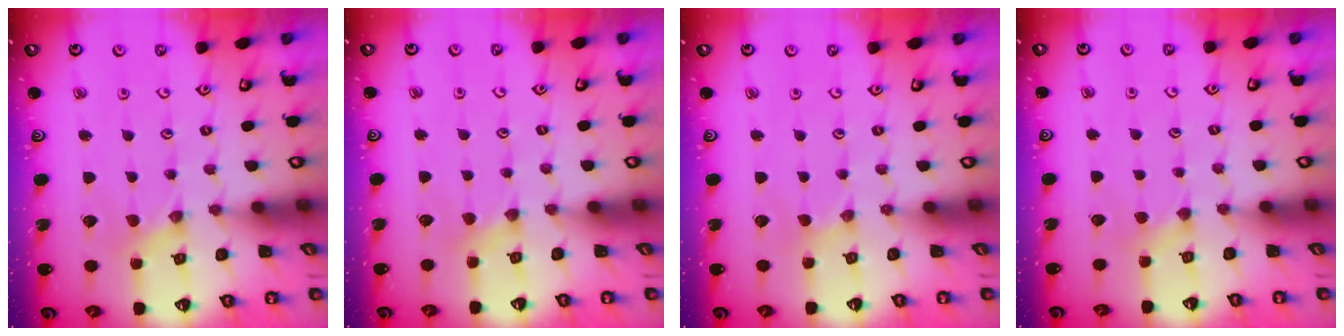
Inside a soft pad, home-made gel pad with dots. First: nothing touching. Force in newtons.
{"total": 2.1, "press": 2.1, "slide": 0.4}
{"total": 0.0}
{"total": 2.9, "press": 2.9, "slide": 0.3}